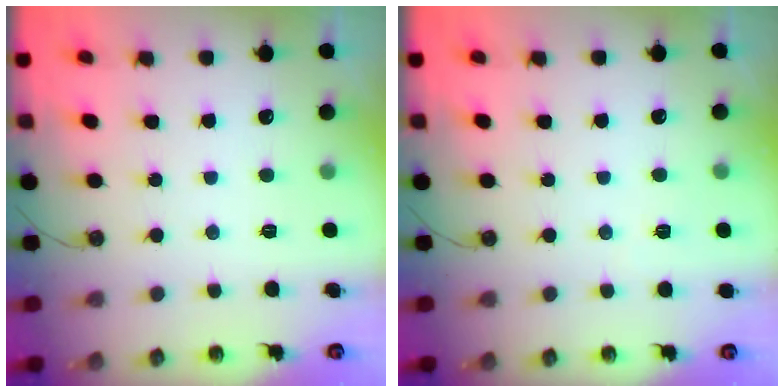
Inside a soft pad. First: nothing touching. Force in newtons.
{"total": 1.4, "press": 1.4, "slide": 0.5}